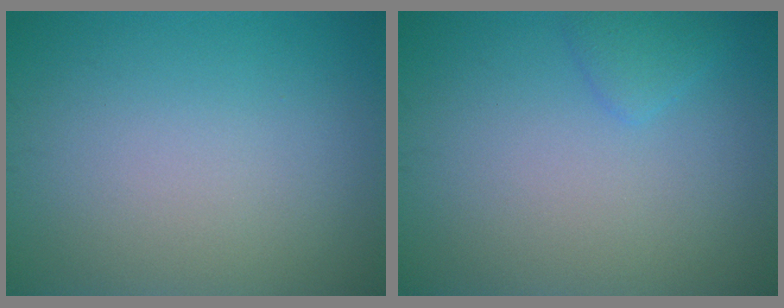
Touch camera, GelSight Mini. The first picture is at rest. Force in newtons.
{"total": 1.3, "press": 1.3, "slide": 0.0}